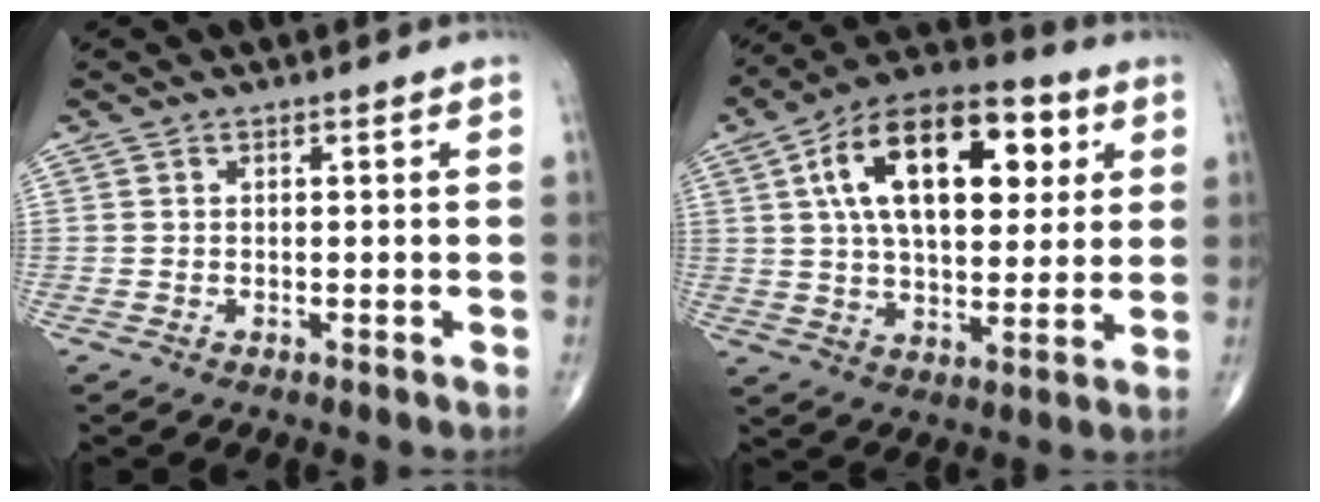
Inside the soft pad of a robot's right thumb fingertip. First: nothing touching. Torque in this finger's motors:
{"motor_torque": [-1.20, 2.83, 1.76, 1.01, 0.61]}